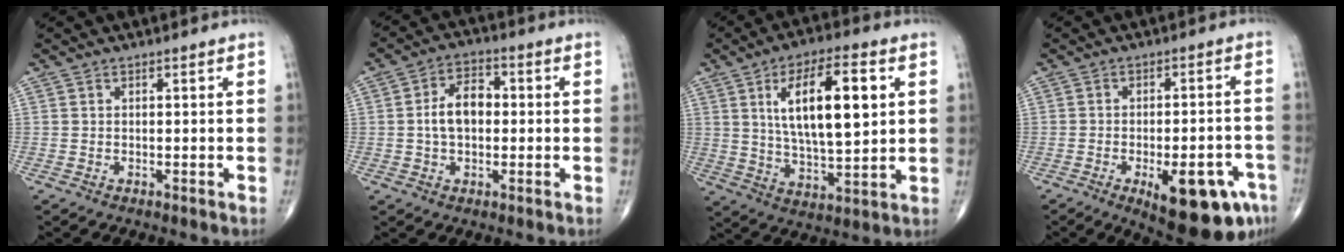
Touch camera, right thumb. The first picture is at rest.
{"total": 7.5, "force": [0.1, 4.8, 5.8], "torque": [-0.094, 0.019, -0.006]}
{"total": 17.0, "force": [4.5, 6.4, 15.1], "torque": [-0.237, -0.008, 0.079]}
{"total": 15.5, "force": [-7.3, 5.7, 12.5], "torque": [-0.115, 0.023, -0.083]}